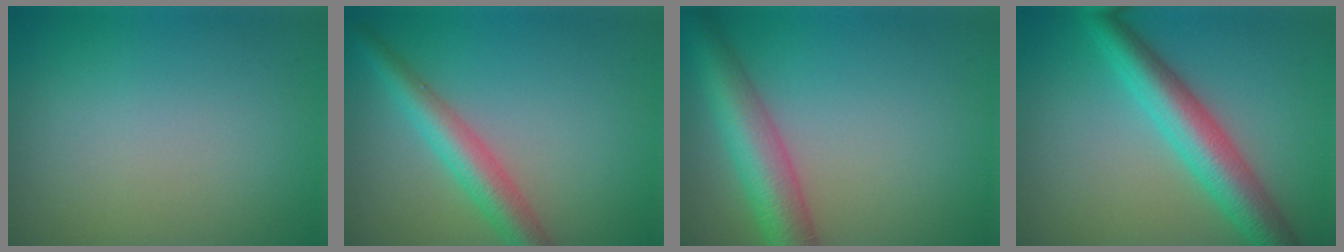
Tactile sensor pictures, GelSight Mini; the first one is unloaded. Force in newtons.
{"total": 4.4, "press": 4.4, "slide": 0.1}
{"total": 6.4, "press": 6.4, "slide": 0.2}
{"total": 6.3, "press": 6.3, "slide": 0.1}